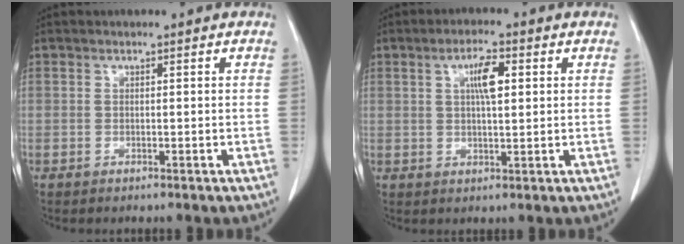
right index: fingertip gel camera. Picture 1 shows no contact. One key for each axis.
{"total": 4.9, "fx": 1.4, "fy": 1.1, "fz": 4.6, "tx": -0.081, "ty": 0.004, "tz": 0.025}